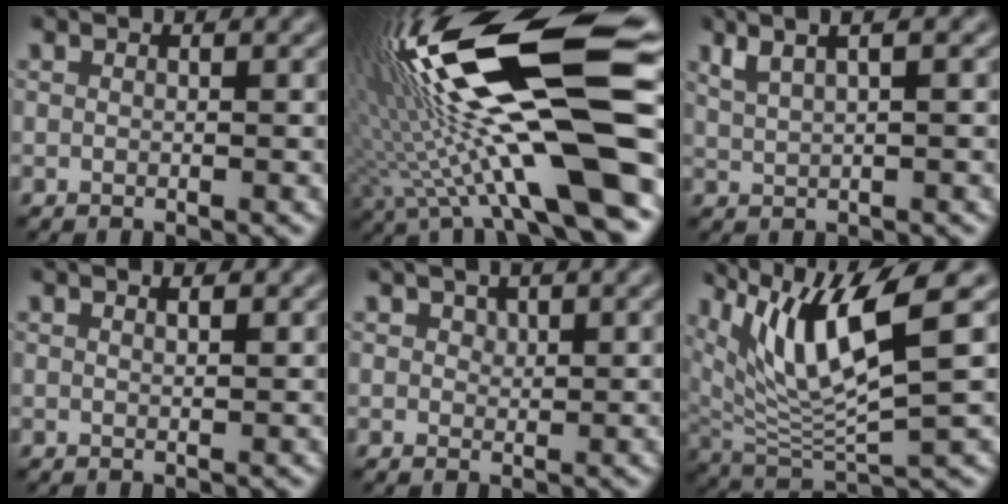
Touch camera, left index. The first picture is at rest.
{"total": 19.6, "force": [1.1, 4.4, 19.0], "torque": [-0.332, 0.022, 0.014]}
{"total": 4.0, "force": [2.6, 1.2, 2.8], "torque": [-0.042, 0.013, 0.032]}
{"total": 0.9, "force": [0.7, 0.2, 0.6], "torque": [-0.010, -0.001, 0.009]}
{"total": 1.1, "force": [0.8, 0.7, 0.4], "torque": [-0.008, -0.001, 0.014]}
{"total": 9.1, "force": [4.2, 2.3, 7.8], "torque": [-0.144, -0.006, 0.083]}